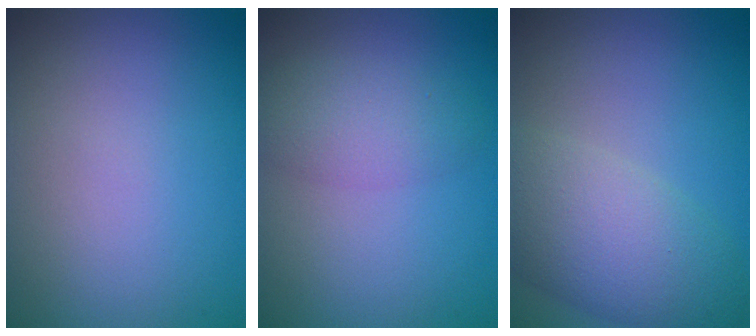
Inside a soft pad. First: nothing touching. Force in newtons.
{"total": 2.9, "press": 2.9, "slide": 0.2}
{"total": 6.3, "press": 6.3, "slide": 0.1}